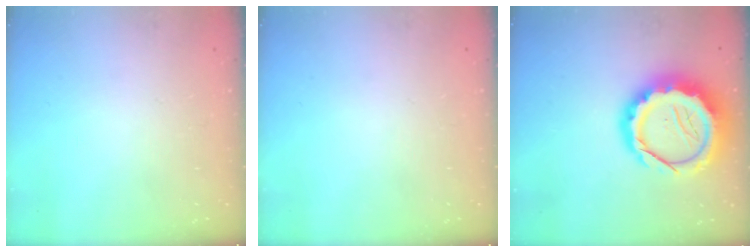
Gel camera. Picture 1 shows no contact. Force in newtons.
{"total": 0.0}
{"total": 18.8, "press": 18.4, "slide": 4.0}